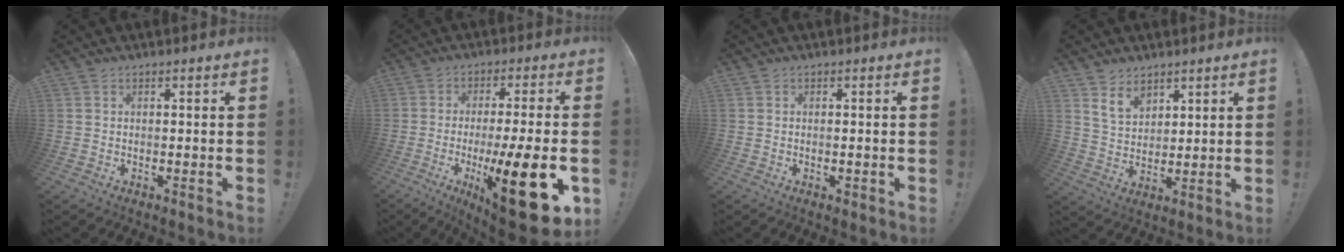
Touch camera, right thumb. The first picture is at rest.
{"total": 20.9, "force": [-6.8, 3.8, 19.4], "torque": [-0.291, 0.020, -0.096]}
{"total": 0.5, "force": [-0.2, 0.3, 0.4], "torque": [-0.012, 0.003, -0.001]}
{"total": 7.9, "force": [5.5, 5.0, 2.8], "torque": [-0.050, -0.032, 0.107]}